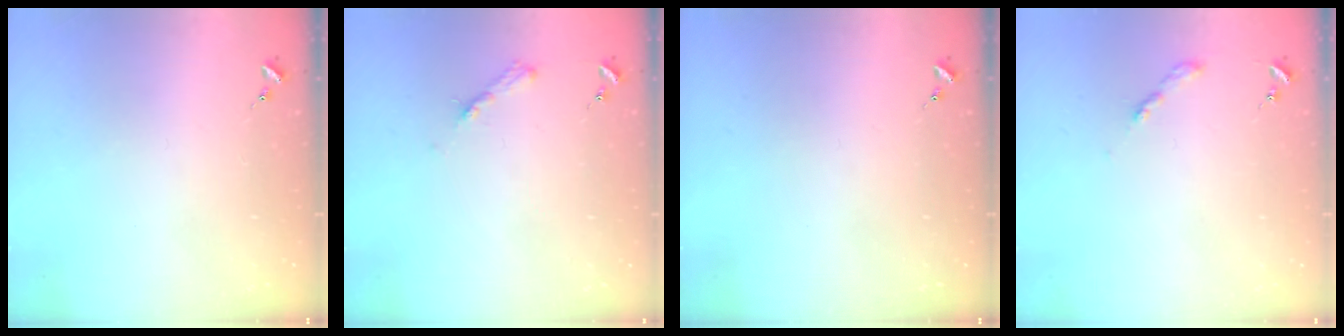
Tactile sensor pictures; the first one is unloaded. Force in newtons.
{"total": 5.0, "press": 5.0, "slide": 0.6}
{"total": 0.0}
{"total": 2.6, "press": 2.6, "slide": 0.3}